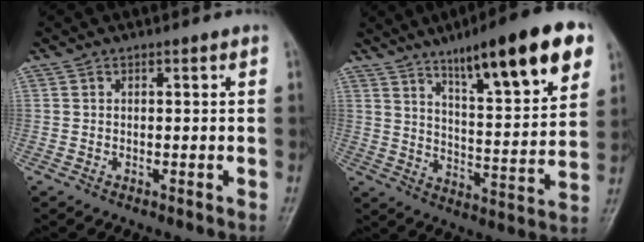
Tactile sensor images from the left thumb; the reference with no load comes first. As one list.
[{"total": 21.0, "force": [12.1, 4.3, 16.5], "torque": [-0.214, -0.039, 0.189]}]